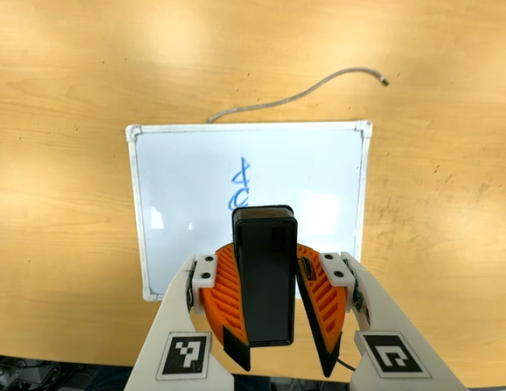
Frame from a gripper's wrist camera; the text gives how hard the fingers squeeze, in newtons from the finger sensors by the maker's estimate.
{"total": 9.4, "left": 9.4, "right": 9.3}